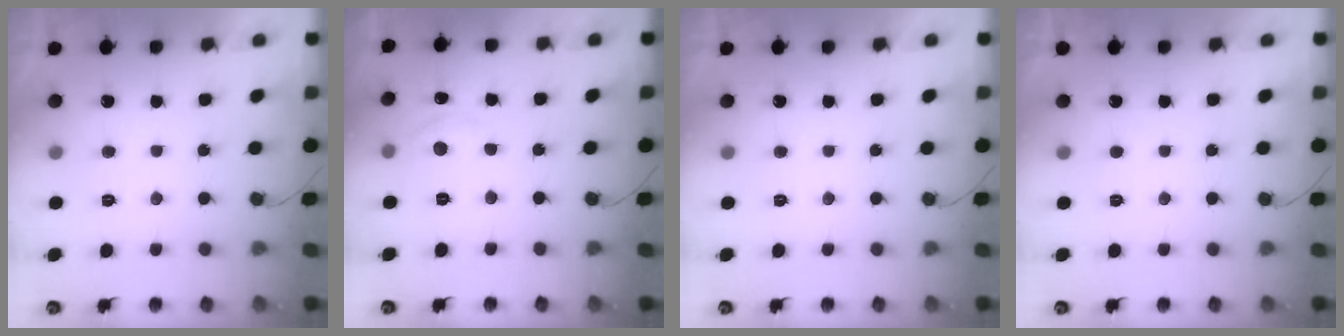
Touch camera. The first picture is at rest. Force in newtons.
{"total": 5.2, "press": 5.1, "slide": 0.7}
{"total": 0.0}
{"total": 0.0}